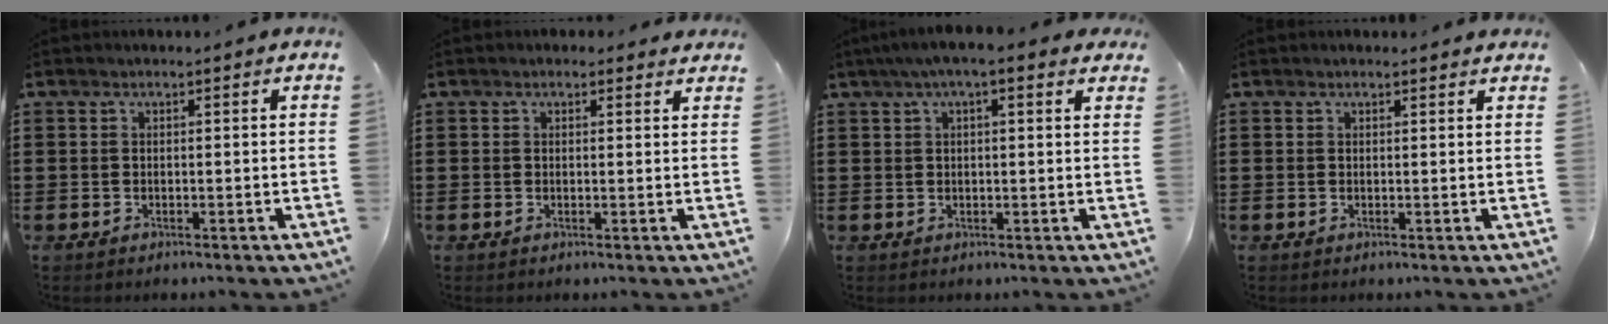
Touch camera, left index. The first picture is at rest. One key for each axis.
{"total": 1.2, "fx": 1.0, "fy": 0.5, "fz": 0.2, "tx": -0.006, "ty": 0.005, "tz": 0.019}
{"total": 4.4, "fx": 2.8, "fy": 0.6, "fz": 3.3, "tx": -0.069, "ty": 0.006, "tz": 0.049}
{"total": 0.9, "fx": 0.9, "fy": 0.1, "fz": 0.3, "tx": -0.007, "ty": 0.000, "tz": 0.017}